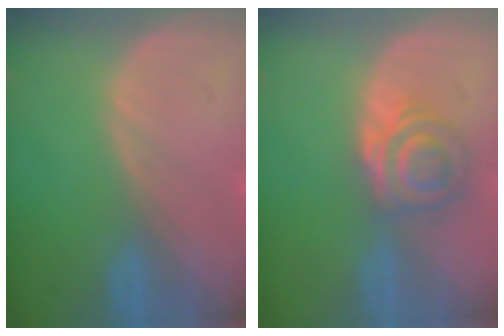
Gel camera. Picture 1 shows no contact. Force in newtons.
{"total": 5.6, "press": 5.3, "slide": 1.8}